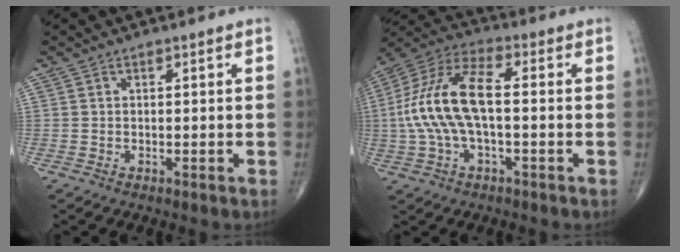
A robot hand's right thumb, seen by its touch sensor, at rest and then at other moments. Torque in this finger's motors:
{"motor_torque": [1.65, 1.53, 1.47, -0.38, 0.62]}